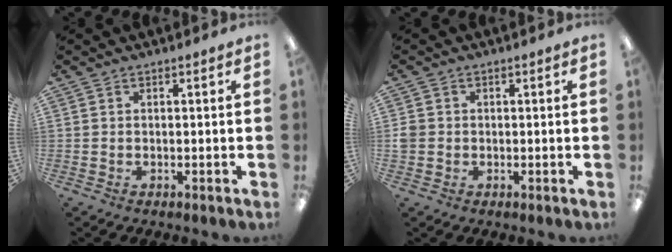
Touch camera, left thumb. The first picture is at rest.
{"total": 2.4, "force": [0.0, 2.3, 0.5], "torque": [-0.010, 0.005, -0.001]}